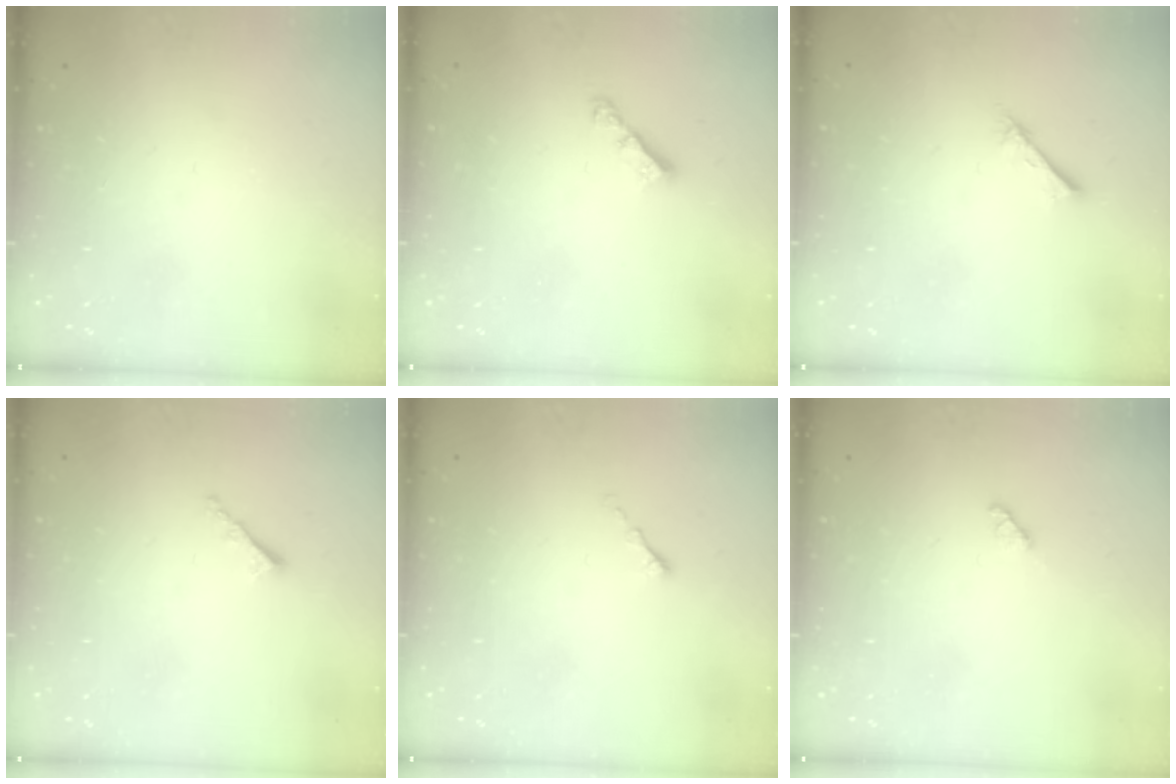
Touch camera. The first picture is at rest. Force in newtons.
{"total": 3.8, "press": 3.8, "slide": 0.2}
{"total": 2.3, "press": 2.3, "slide": 0.3}
{"total": 1.0, "press": 0.9, "slide": 0.4}
{"total": 0.0}
{"total": 2.9, "press": 2.9, "slide": 0.3}